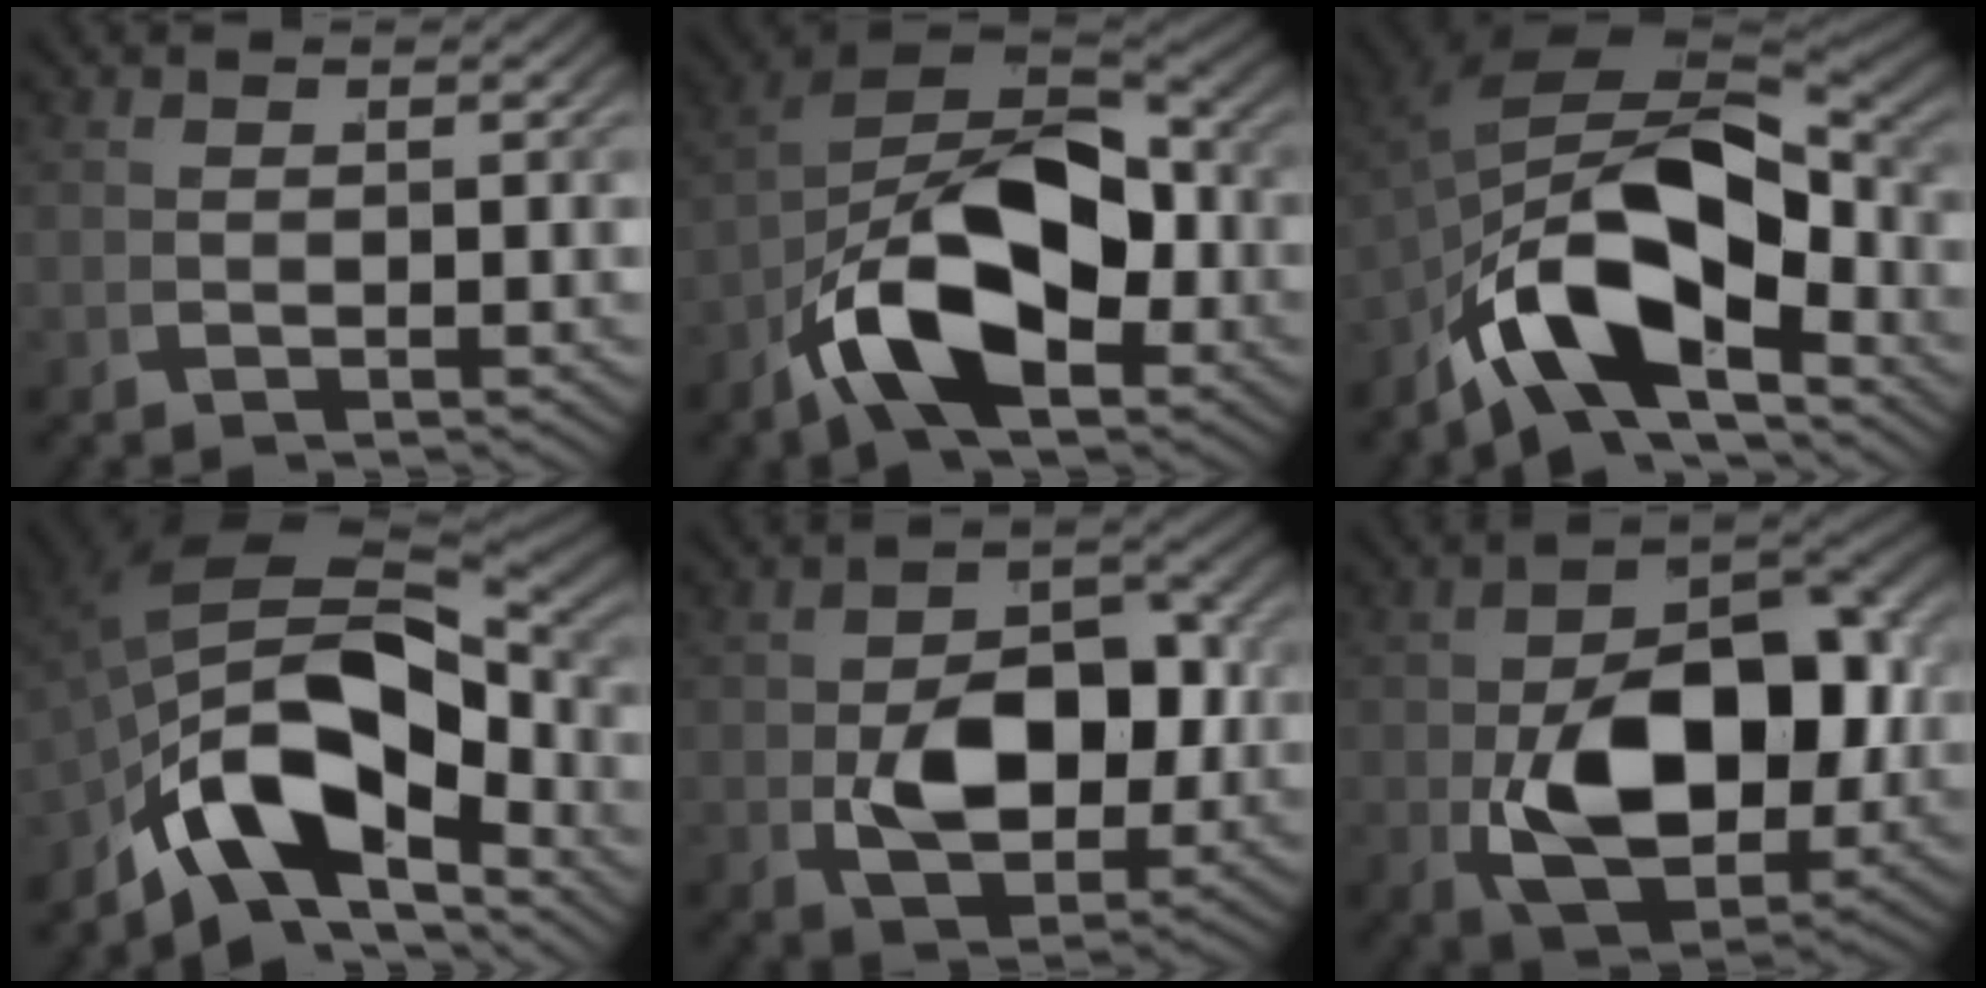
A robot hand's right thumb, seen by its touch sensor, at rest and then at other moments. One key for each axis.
{"total": 14.3, "fx": -1.2, "fy": 8.7, "fz": 11.2, "tx": -0.214, "ty": -0.031, "tz": -0.014}
{"total": 12.6, "fx": -1.8, "fy": 6.5, "fz": 10.6, "tx": -0.199, "ty": -0.023, "tz": -0.015}
{"total": 13.7, "fx": -1.1, "fy": 7.5, "fz": 11.4, "tx": -0.225, "ty": -0.030, "tz": -0.002}
{"total": 8.6, "fx": -0.2, "fy": 5.3, "fz": 6.8, "tx": -0.121, "ty": -0.019, "tz": 0.007}
{"total": 14.0, "fx": -0.8, "fy": 8.4, "fz": 11.1, "tx": -0.219, "ty": -0.034, "tz": 0.006}